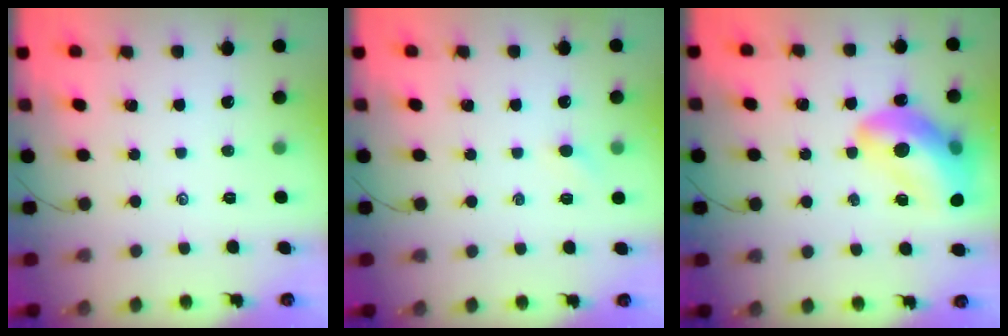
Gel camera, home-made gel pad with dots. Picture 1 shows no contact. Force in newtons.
{"total": 3.3, "press": 3.1, "slide": 1.0}
{"total": 18.7, "press": 18.3, "slide": 4.0}